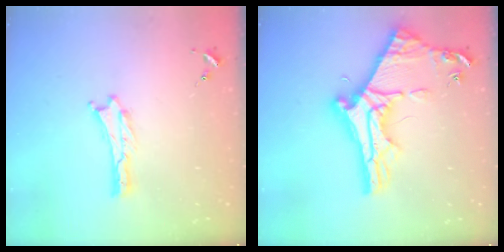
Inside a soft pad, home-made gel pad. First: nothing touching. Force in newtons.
{"total": 10.5, "press": 10.4, "slide": 1.0}